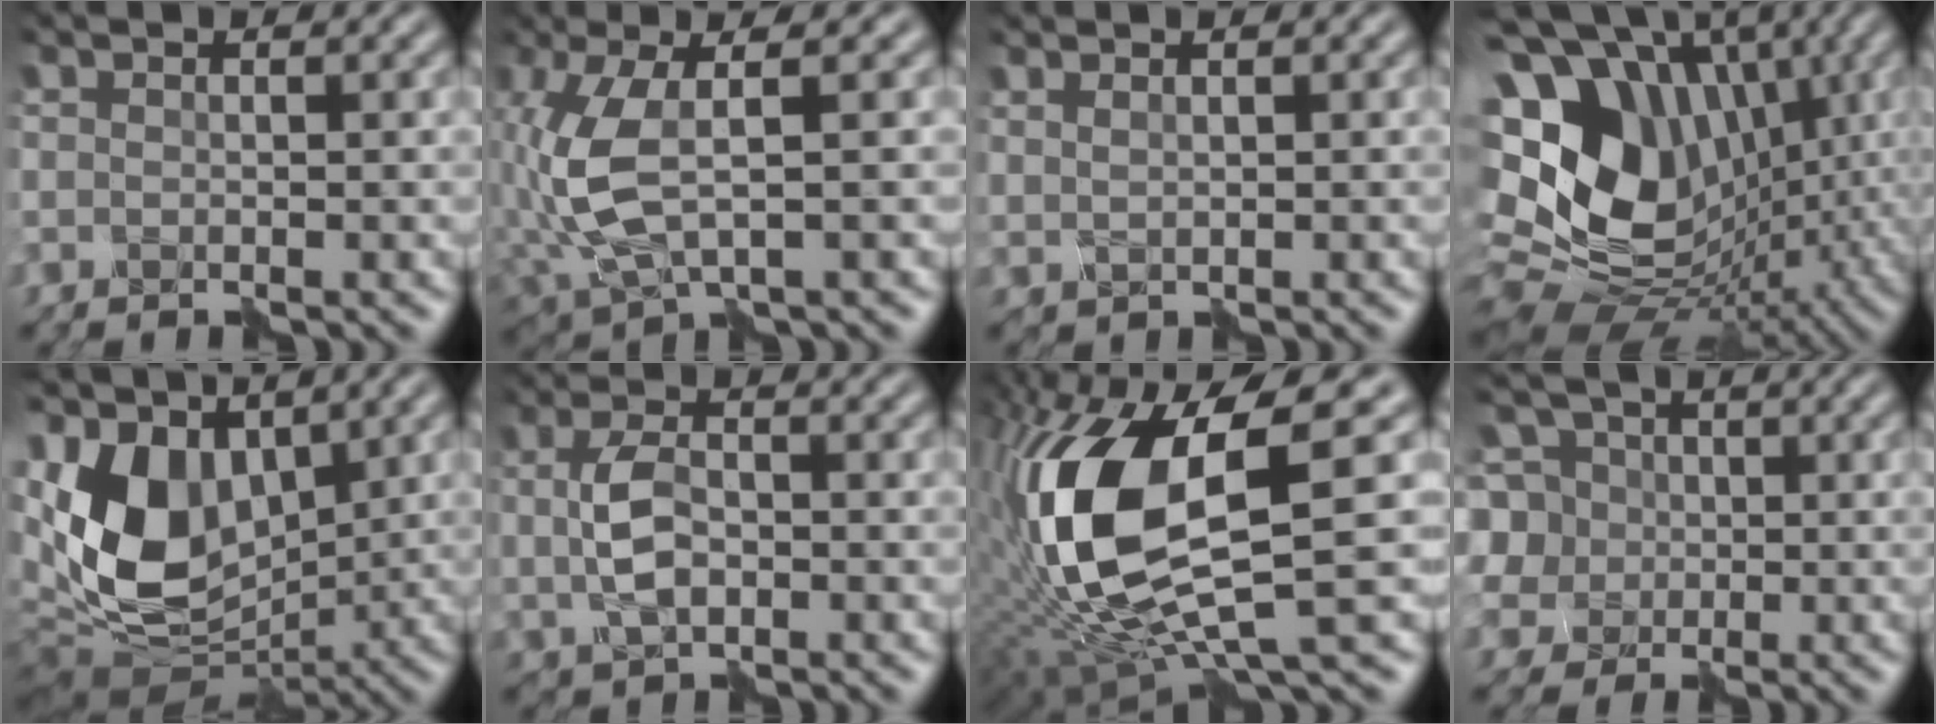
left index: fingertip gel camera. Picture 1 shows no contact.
{"total": 6.7, "force": [0.2, 2.6, 6.1], "torque": [-0.161, -0.002, 0.008]}
{"total": 0.8, "force": [0.7, 0.1, 0.5], "torque": [-0.012, -0.002, 0.018]}
{"total": 14.4, "force": [1.9, 11.1, 9.1], "torque": [-0.187, 0.012, 0.026]}
{"total": 9.3, "force": [1.3, 6.1, 6.9], "torque": [-0.144, -0.011, 0.017]}
{"total": 3.5, "force": [0.0, 2.0, 2.9], "torque": [-0.065, 0.003, 0.001]}
{"total": 13.7, "force": [1.0, 5.7, 12.4], "torque": [-0.270, -0.016, 0.017]}
{"total": 8.3, "force": [2.1, 7.3, 3.3], "torque": [-0.081, 0.032, 0.019]}